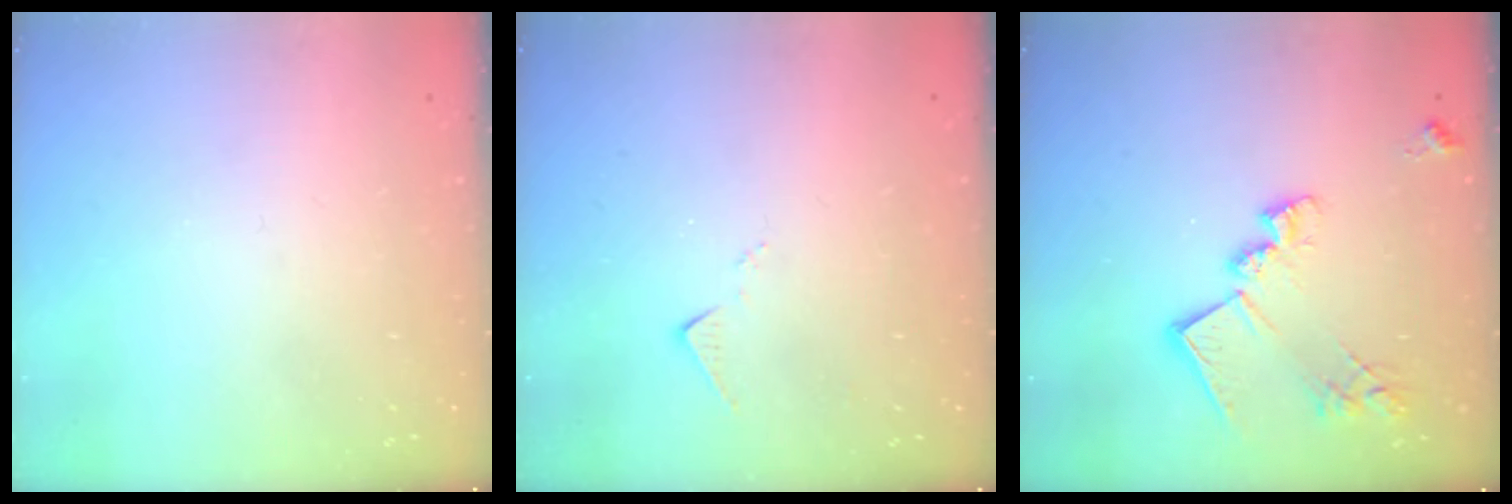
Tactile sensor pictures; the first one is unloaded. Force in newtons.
{"total": 6.6, "press": 6.6, "slide": 0.4}
{"total": 16.3, "press": 16.3, "slide": 0.8}